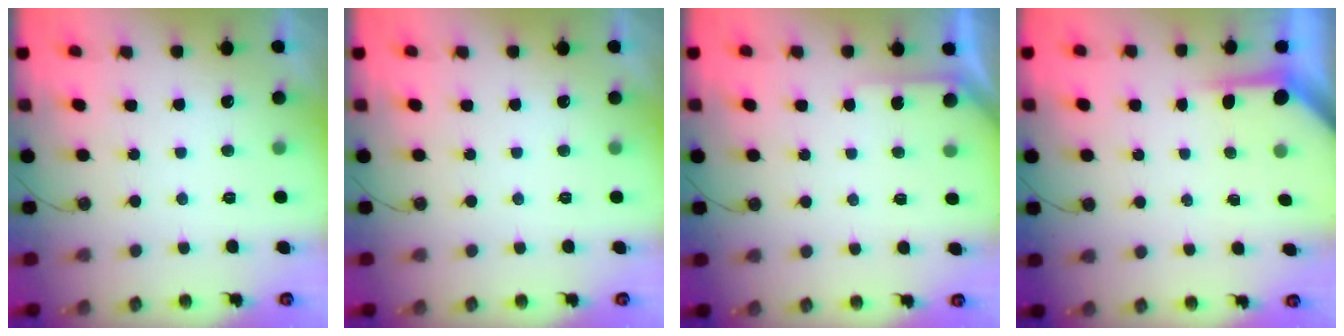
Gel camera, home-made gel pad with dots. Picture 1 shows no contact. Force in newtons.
{"total": 0.0}
{"total": 3.1, "press": 3.1, "slide": 0.3}
{"total": 3.7, "press": 3.7, "slide": 0.4}